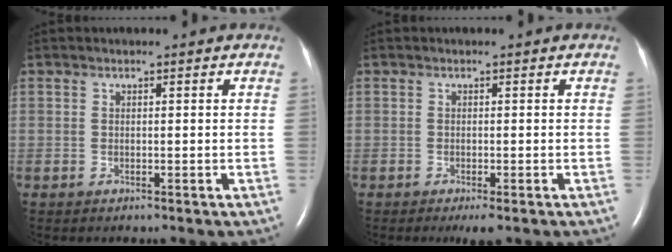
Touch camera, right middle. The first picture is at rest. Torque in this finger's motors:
{"motor_torque": [0.46, -0.36, 0.02, 0.00]}